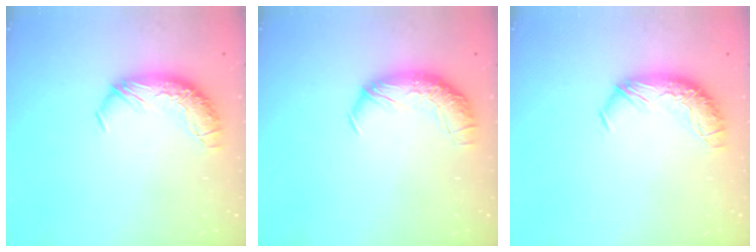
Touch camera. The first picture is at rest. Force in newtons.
{"total": 2.3, "press": 1.1, "slide": 2.1}
{"total": 0.0}